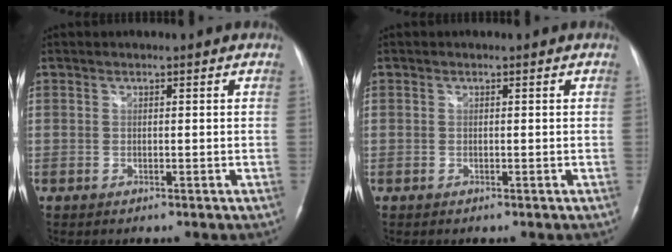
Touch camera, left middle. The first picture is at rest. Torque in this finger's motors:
{"motor_torque": [0.02, -0.02, -0.03, 0.00]}